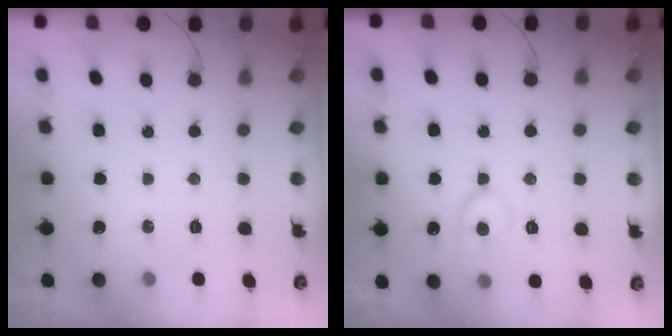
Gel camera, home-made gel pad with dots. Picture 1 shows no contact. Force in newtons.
{"total": 10.9, "press": 10.9, "slide": 1.0}